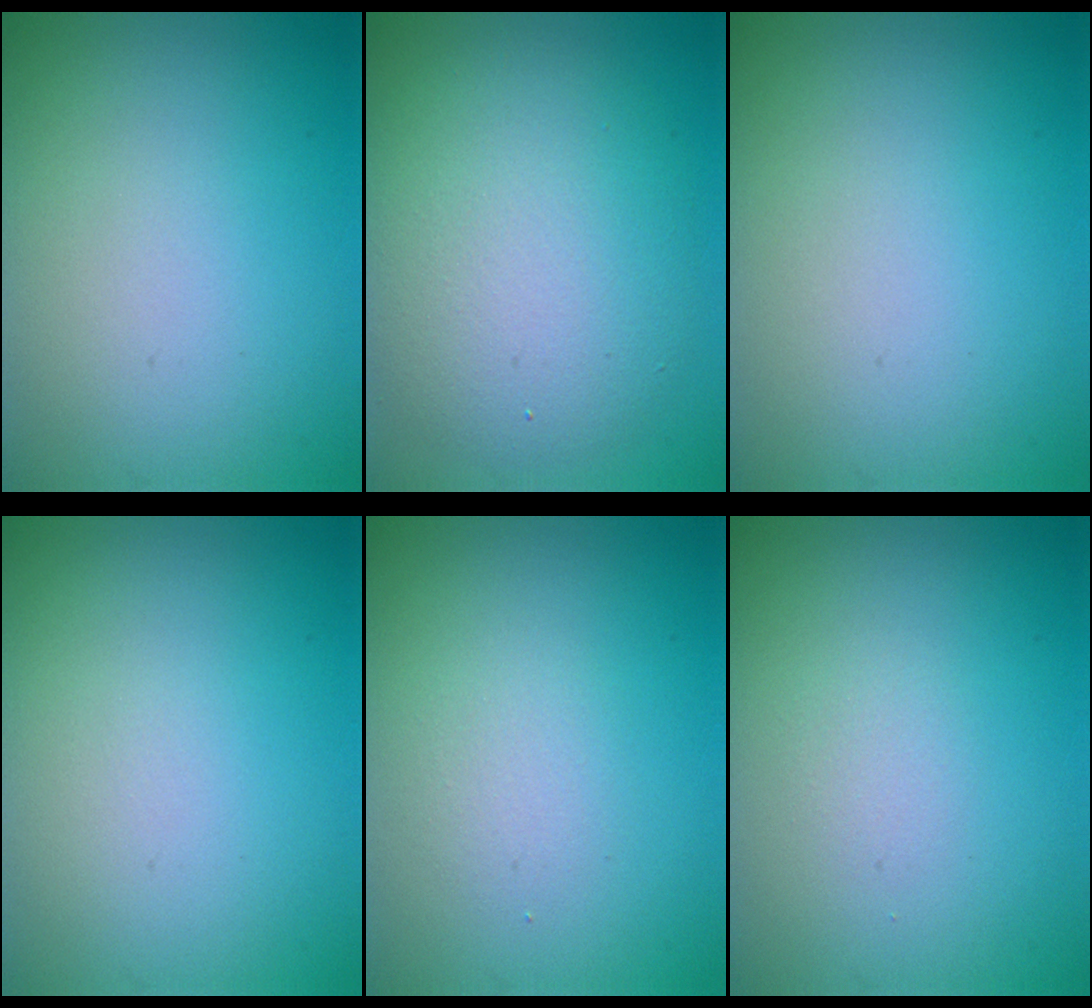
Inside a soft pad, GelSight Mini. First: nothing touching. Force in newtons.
{"total": 7.3, "press": 7.3, "slide": 0.1}
{"total": 0.0}
{"total": 0.0}
{"total": 1.5, "press": 1.5, "slide": 0.1}
{"total": 0.8, "press": 0.7, "slide": 0.1}